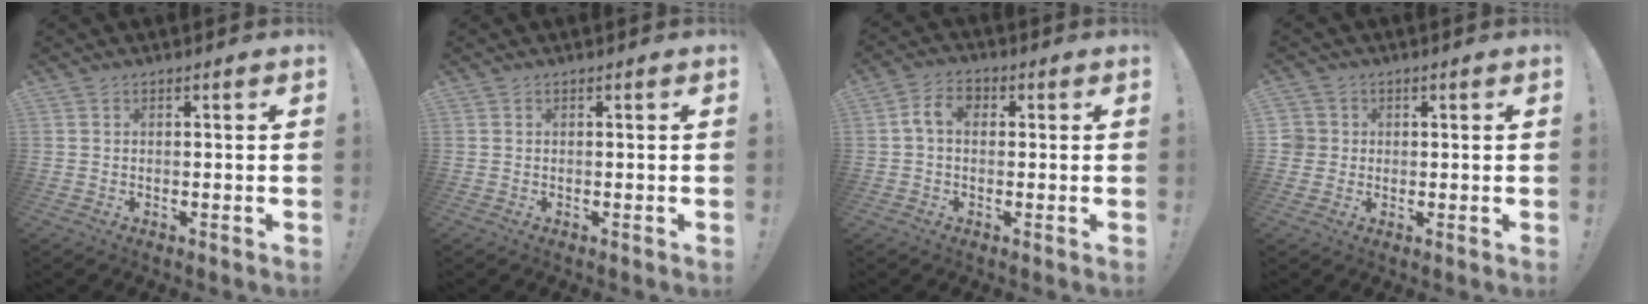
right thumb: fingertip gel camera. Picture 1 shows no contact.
{"total": 0.0}
{"total": 6.1, "force": [1.0, 3.7, 4.7], "torque": [-0.095, 0.005, 0.016]}
{"total": 3.7, "force": [0.3, 3.6, 0.8], "torque": [-0.019, 0.002, 0.005]}